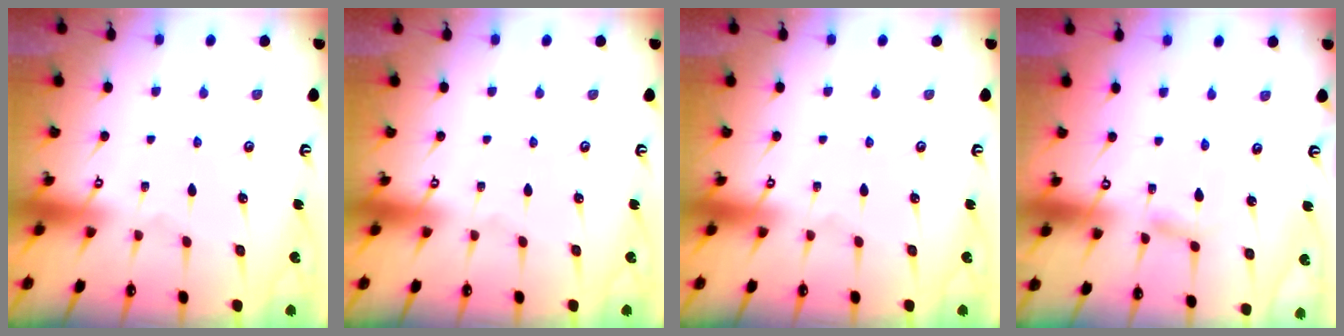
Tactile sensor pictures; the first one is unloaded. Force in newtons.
{"total": 0.0}
{"total": 0.0}
{"total": 5.1, "press": 5.1, "slide": 0.6}